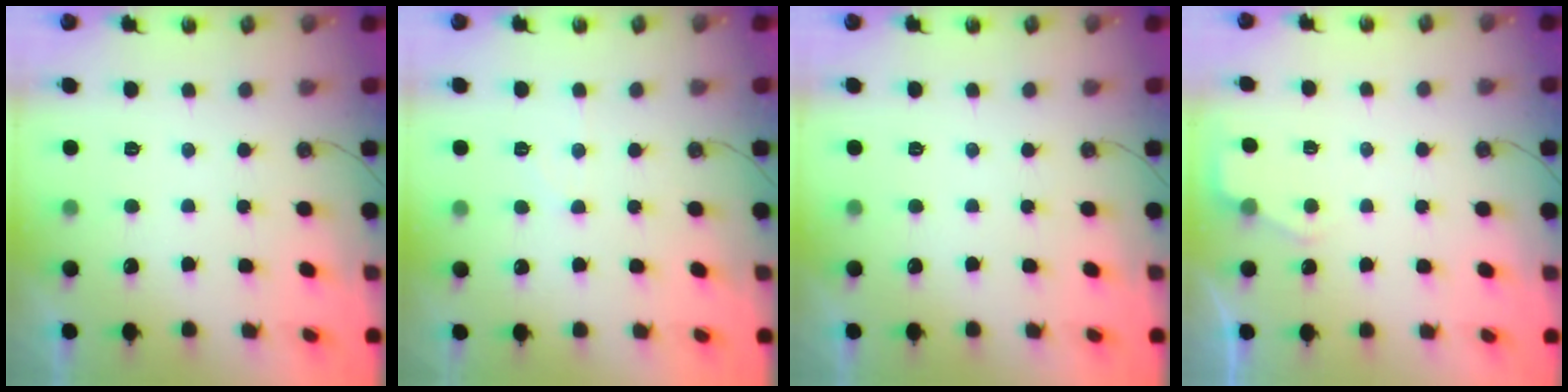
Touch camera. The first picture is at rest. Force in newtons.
{"total": 6.2, "press": 6.1, "slide": 1.0}
{"total": 0.0}
{"total": 2.8, "press": 2.7, "slide": 0.5}